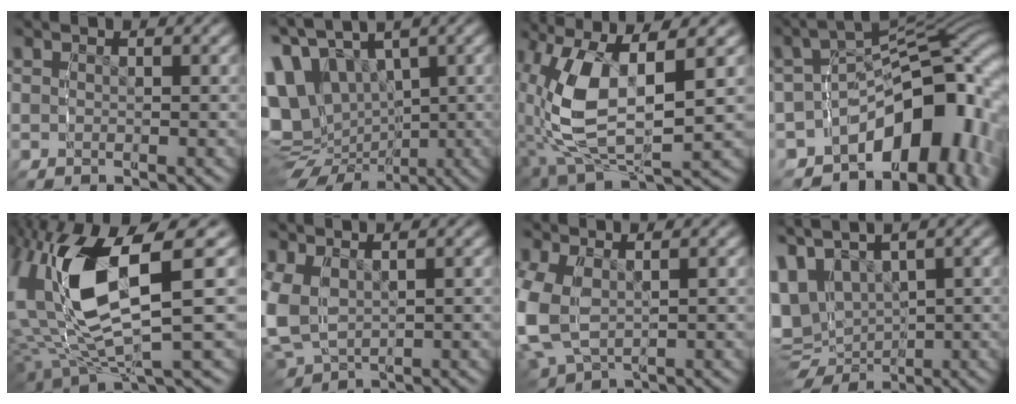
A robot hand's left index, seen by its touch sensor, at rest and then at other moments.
{"total": 13.8, "force": [-0.6, 11.8, 7.1], "torque": [-0.181, -0.044, -0.004]}
{"total": 10.8, "force": [-0.7, 6.3, 8.7], "torque": [-0.208, -0.036, 0.007]}
{"total": 14.3, "force": [-6.2, 8.3, 9.9], "torque": [-0.152, -0.019, -0.092]}
{"total": 13.0, "force": [-0.4, 7.6, 10.6], "torque": [-0.247, -0.028, 0.004]}
{"total": 7.3, "force": [-0.8, 6.4, 3.5], "torque": [-0.132, -0.036, -0.006]}
{"total": 6.6, "force": [-0.8, 5.3, 3.8], "torque": [-0.126, -0.025, -0.004]}
{"total": 9.7, "force": [-1.3, 8.5, 4.5], "torque": [-0.143, -0.055, -0.010]}